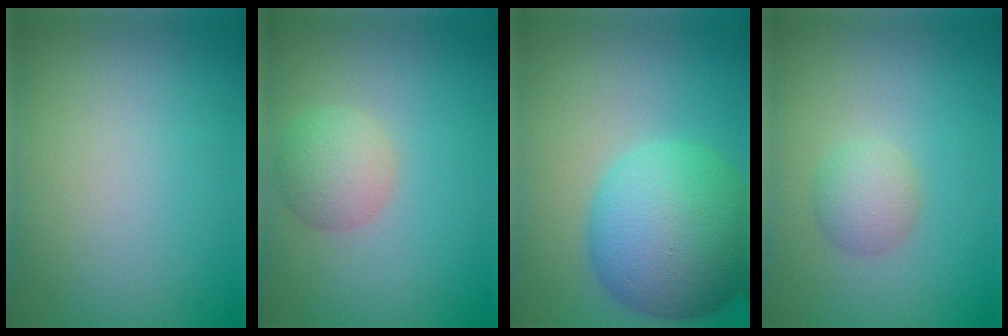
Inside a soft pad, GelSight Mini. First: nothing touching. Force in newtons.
{"total": 3.0, "press": 3.0, "slide": 0.2}
{"total": 10.5, "press": 10.4, "slide": 0.3}
{"total": 2.2, "press": 2.2, "slide": 0.2}